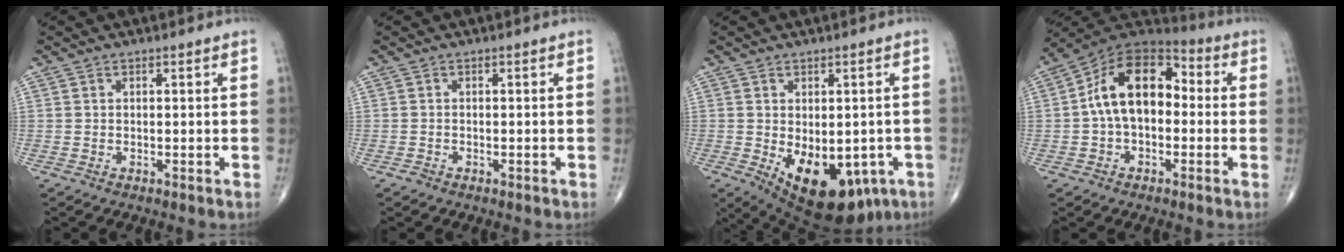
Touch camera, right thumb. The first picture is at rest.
{"total": 0.7, "force": [-0.5, 0.5, 0.2], "torque": [-0.006, 0.001, -0.012]}
{"total": 16.9, "force": [-5.6, 9.8, 12.6], "torque": [-0.165, -0.009, -0.055]}
{"total": 14.9, "force": [0.1, 9.4, 11.5], "torque": [-0.169, 0.047, -0.013]}